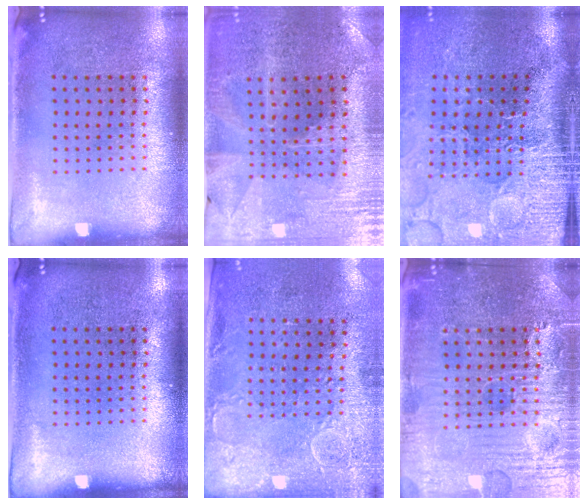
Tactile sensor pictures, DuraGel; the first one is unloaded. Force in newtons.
{"total": 1.0, "press": 1.0, "slide": 0.3}
{"total": 5.0, "press": 4.0, "slide": 3.0}
{"total": 0.0}
{"total": 3.0, "press": 2.2, "slide": 2.0}
{"total": 4.8, "press": 4.8, "slide": 0.5}